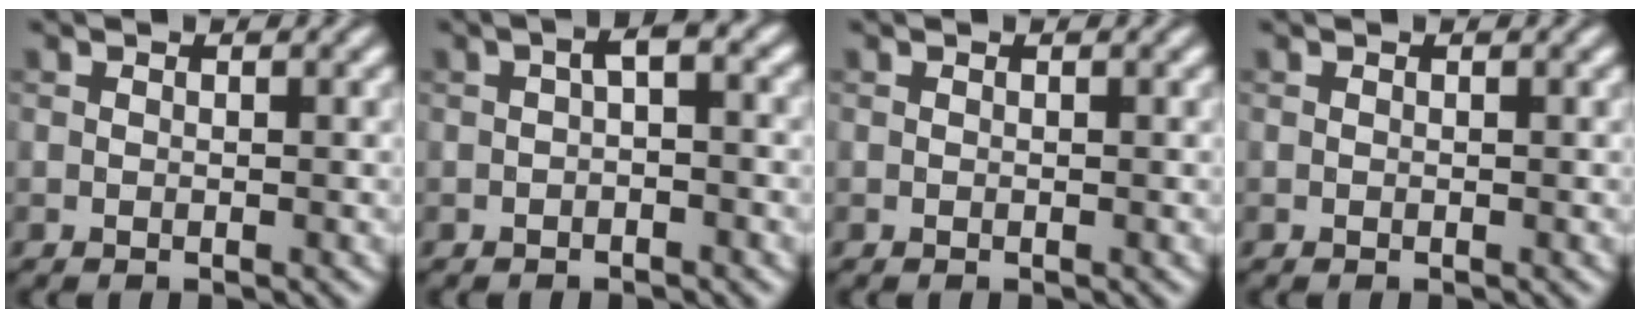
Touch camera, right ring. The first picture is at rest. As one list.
[{"total": 1.7, "force": [-0.1, 0.6, 1.6], "torque": [-0.027, 0.007, -0.004]}, {"total": 0.0}, {"total": 0.0}]